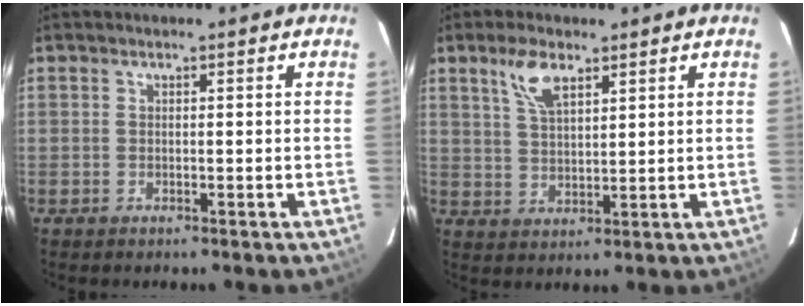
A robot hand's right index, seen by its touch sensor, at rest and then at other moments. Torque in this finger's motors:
{"motor_torque": [0.25, -0.03, 0.15, 0.04]}